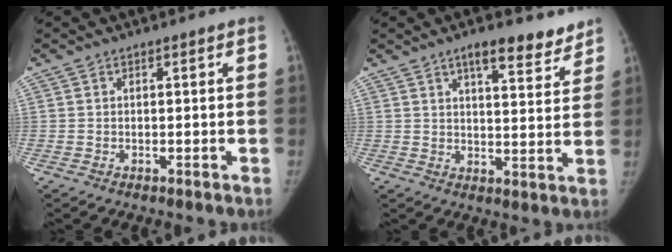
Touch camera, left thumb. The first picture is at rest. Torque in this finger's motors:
{"motor_torque": [0.09, 0.04, -0.01, 0.30, 0.02]}